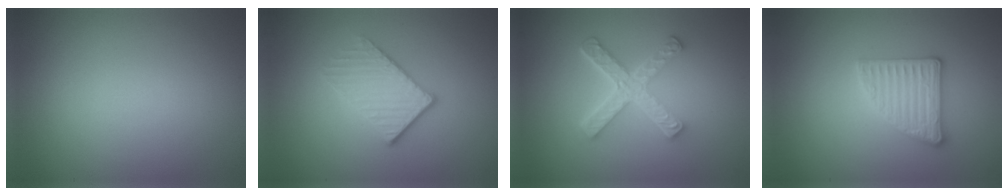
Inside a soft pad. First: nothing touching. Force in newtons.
{"total": 3.1, "press": 2.8, "slide": 1.3}
{"total": 5.1, "press": 3.6, "slide": 3.5}
{"total": 2.9, "press": 2.8, "slide": 0.5}